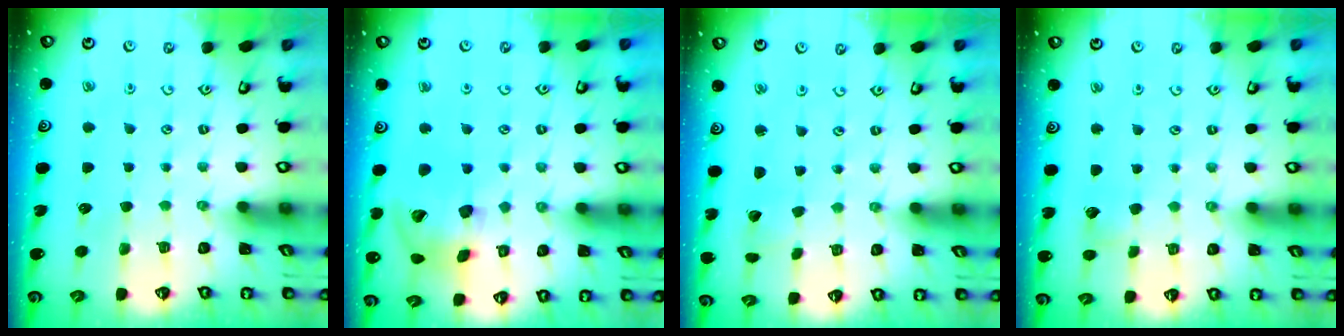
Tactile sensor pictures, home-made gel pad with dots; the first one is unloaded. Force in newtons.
{"total": 15.8, "press": 15.6, "slide": 2.4}
{"total": 1.2, "press": 1.2, "slide": 0.1}
{"total": 2.7, "press": 2.7, "slide": 0.4}